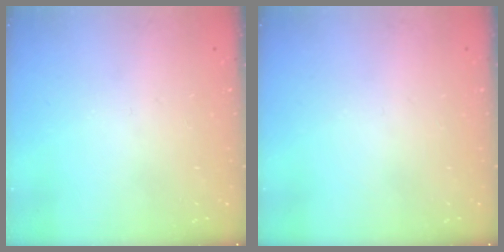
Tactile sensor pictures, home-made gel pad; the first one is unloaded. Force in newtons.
{"total": 0.0}